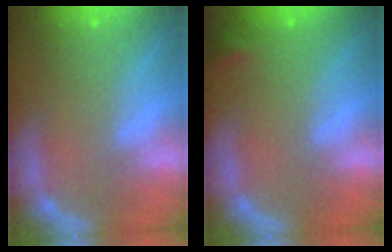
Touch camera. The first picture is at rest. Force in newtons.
{"total": 1.4}